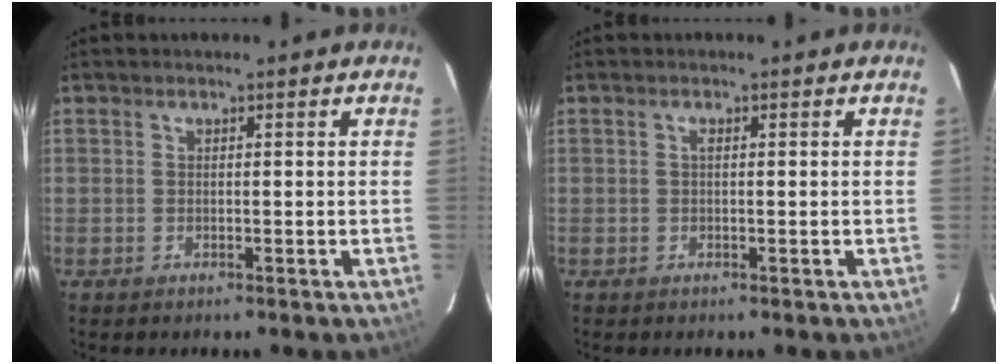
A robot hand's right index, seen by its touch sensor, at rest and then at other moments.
{"total": 0.5, "force": [0.1, 0.2, 0.5], "torque": [-0.010, 0.004, -0.001]}